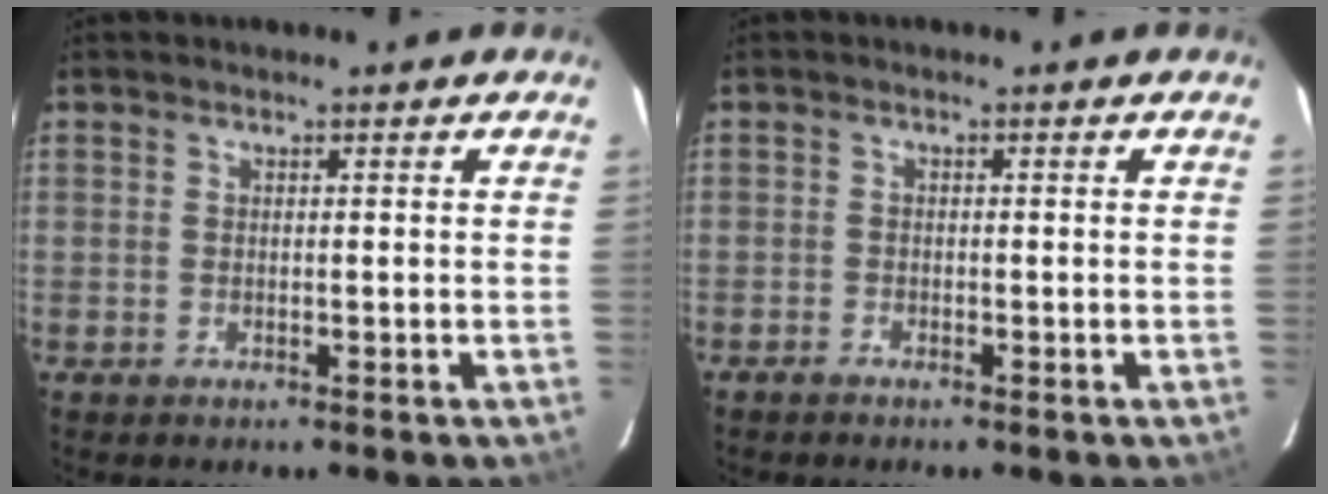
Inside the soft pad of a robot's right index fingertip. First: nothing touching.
{"total": 1.0, "force": [-0.9, 0.3, 0.0], "torque": [-0.006, 0.003, -0.022]}